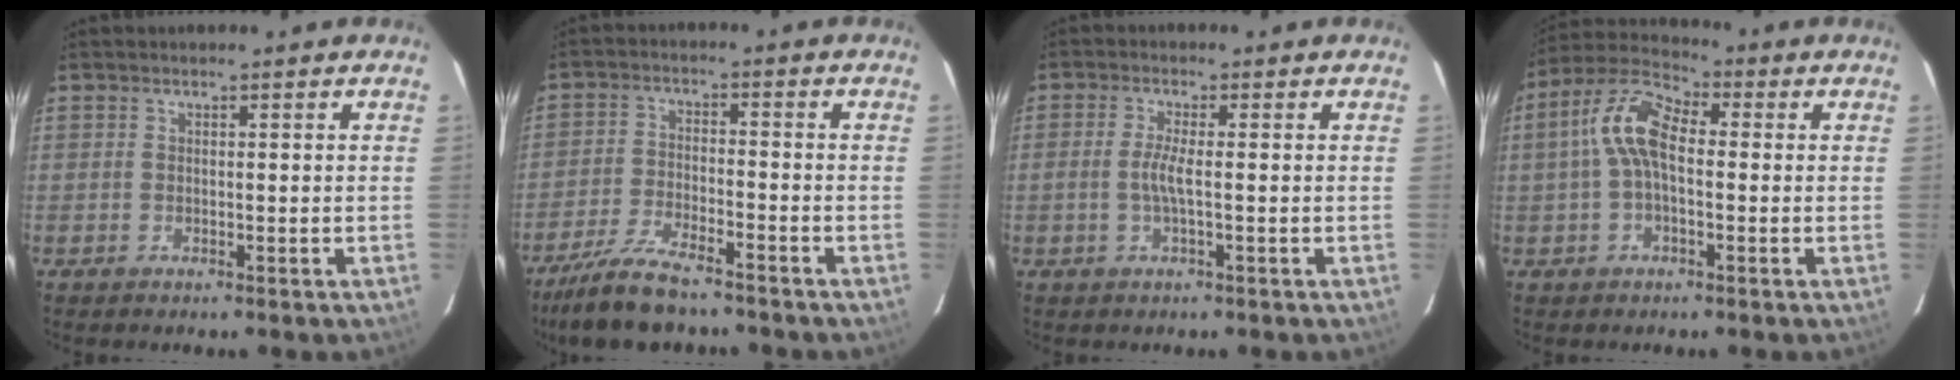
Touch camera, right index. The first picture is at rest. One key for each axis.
{"total": 11.8, "fx": -9.8, "fy": 2.8, "fz": 5.8, "tx": -0.141, "ty": -0.018, "tz": -0.177}
{"total": 3.3, "fx": -0.7, "fy": 0.2, "fz": 3.3, "tx": -0.067, "ty": 0.000, "tz": -0.014}
{"total": 9.3, "fx": 0.1, "fy": 4.6, "fz": 8.1, "tx": -0.173, "ty": 0.027, "tz": -0.003}